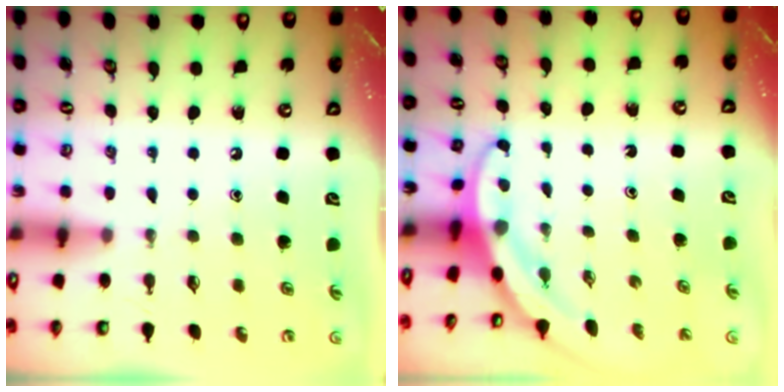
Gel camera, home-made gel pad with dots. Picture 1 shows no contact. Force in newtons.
{"total": 3.5, "press": 3.5, "slide": 0.1}